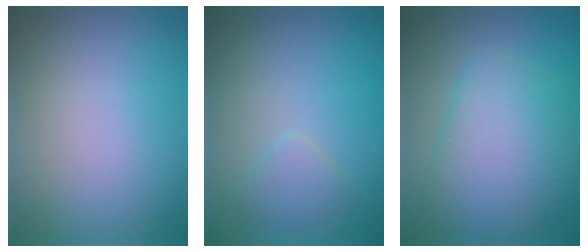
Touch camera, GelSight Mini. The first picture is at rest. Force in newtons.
{"total": 1.3, "press": 1.3, "slide": 0.1}
{"total": 6.8, "press": 6.8, "slide": 0.2}